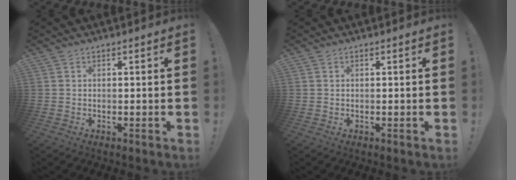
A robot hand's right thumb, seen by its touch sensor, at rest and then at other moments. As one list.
[{"total": 0.0}]